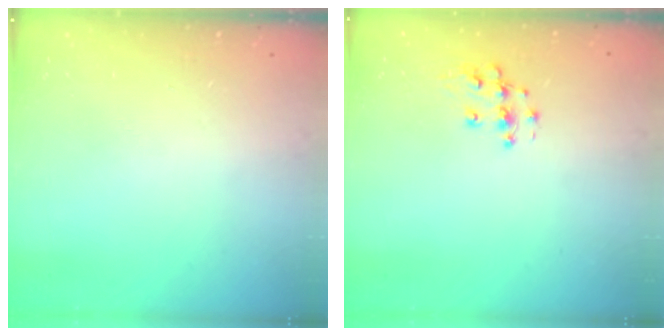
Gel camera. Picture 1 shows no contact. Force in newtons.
{"total": 9.0, "press": 9.0, "slide": 0.6}